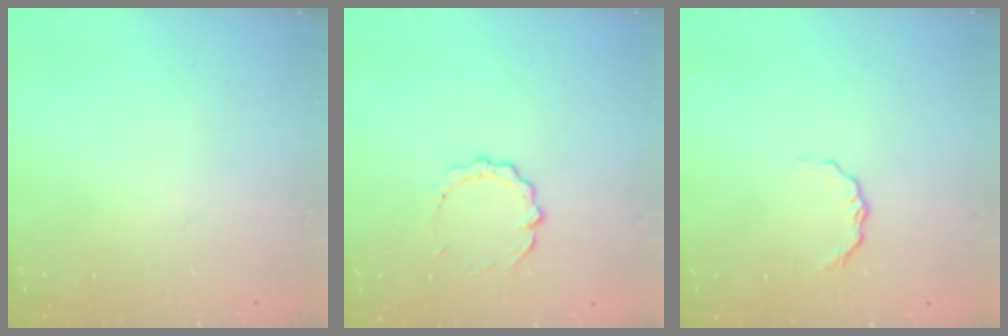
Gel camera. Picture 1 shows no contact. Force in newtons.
{"total": 6.9, "press": 6.9, "slide": 0.5}
{"total": 4.4, "press": 4.4, "slide": 0.6}